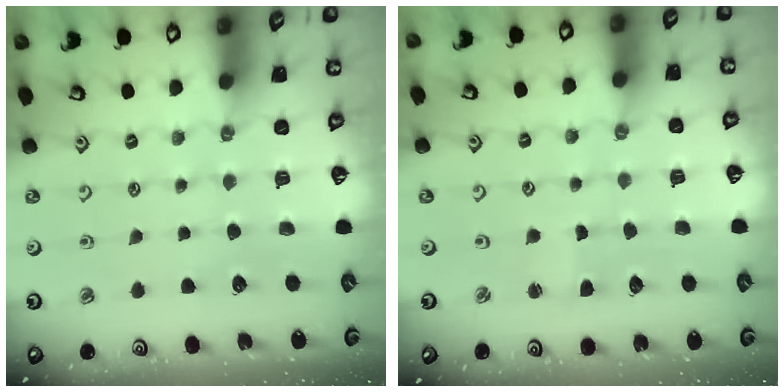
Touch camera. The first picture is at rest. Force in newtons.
{"total": 1.5, "press": 1.5, "slide": 0.2}